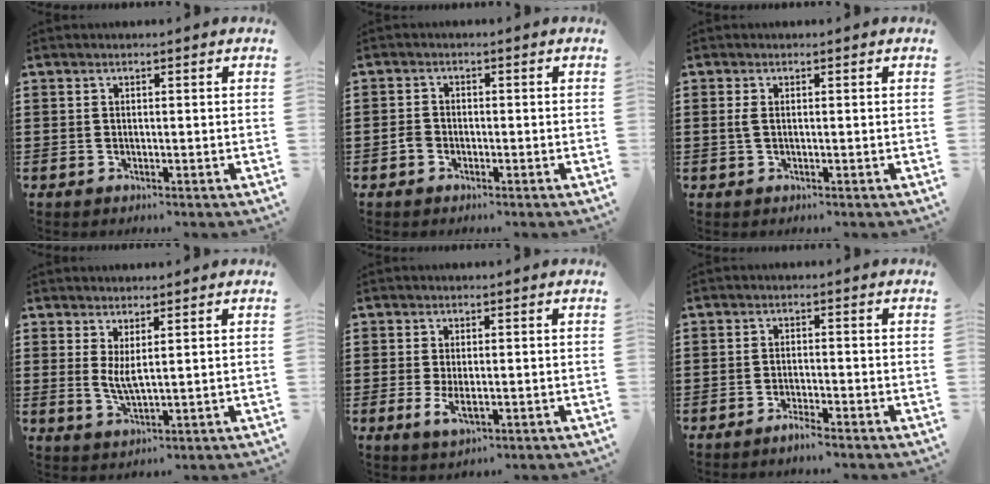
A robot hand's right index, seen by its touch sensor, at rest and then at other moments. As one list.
[{"total": 1.9, "force": [-0.9, 1.5, 0.9], "torque": [-0.033, -0.004, -0.023]}, {"total": 1.4, "force": [0.1, 0.6, 1.3], "torque": [-0.034, 0.000, -0.003]}, {"total": 3.2, "force": [1.5, 0.5, 2.7], "torque": [-0.063, -0.006, 0.027]}, {"total": 2.9, "force": [-0.4, 1.0, 2.6], "torque": [-0.063, -0.008, -0.009]}, {"total": 2.0, "force": [-1.7, 0.0, 0.9], "torque": [-0.016, 0.001, -0.032]}]